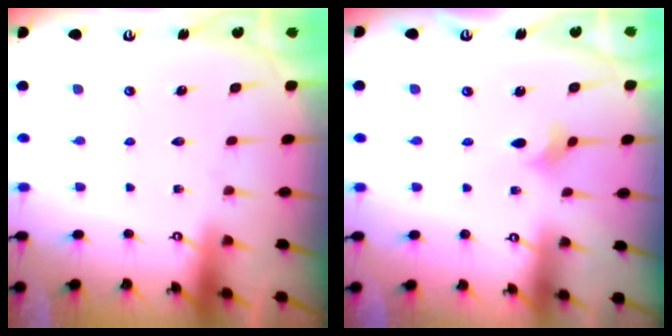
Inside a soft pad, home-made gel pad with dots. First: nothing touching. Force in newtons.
{"total": 3.0, "press": 2.9, "slide": 0.5}